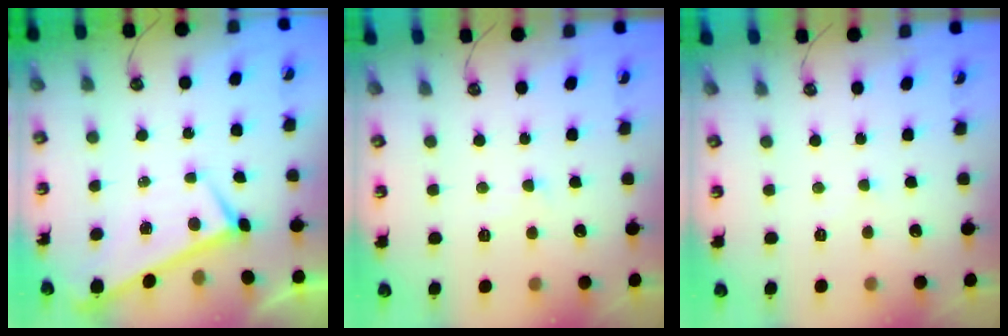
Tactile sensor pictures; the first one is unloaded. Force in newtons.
{"total": 1.4, "press": 1.3, "slide": 0.6}
{"total": 1.7, "press": 1.6, "slide": 0.1}